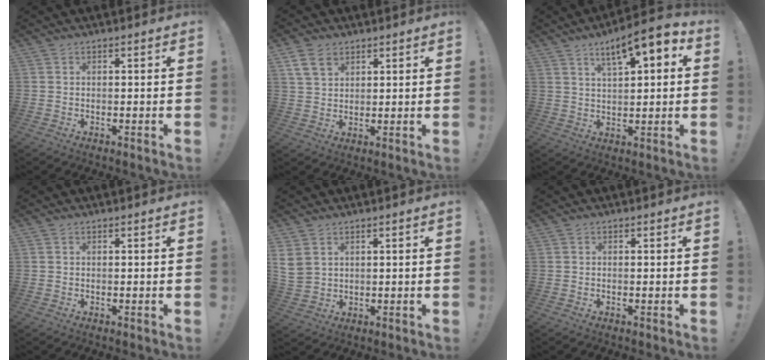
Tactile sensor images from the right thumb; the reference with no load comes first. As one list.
[{"total": 7.2, "force": [4.1, 4.8, 3.5], "torque": [-0.059, -0.006, 0.081]}, {"total": 9.2, "force": [4.6, 2.4, 7.6], "torque": [-0.119, -0.026, 0.077]}, {"total": 0.0}, {"total": 5.6, "force": [2.4, 3.9, 3.1], "torque": [-0.076, -0.005, 0.053]}, {"total": 0.0}]